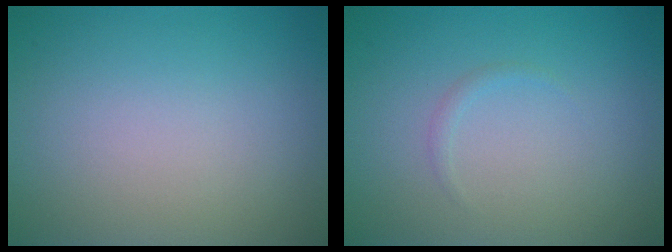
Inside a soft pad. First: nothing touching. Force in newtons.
{"total": 0.6, "press": 0.6, "slide": 0.1}